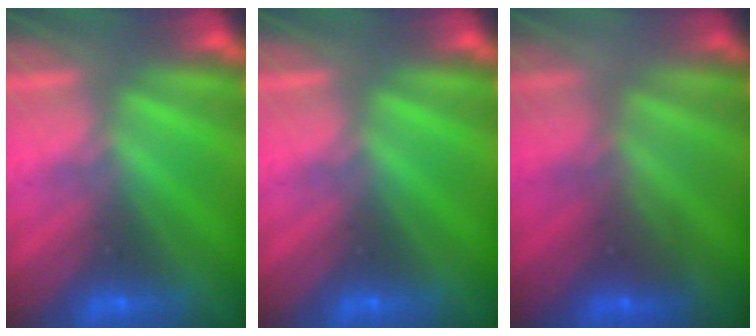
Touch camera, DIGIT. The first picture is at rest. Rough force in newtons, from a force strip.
{"total": 0.0}
{"total": 2.0}